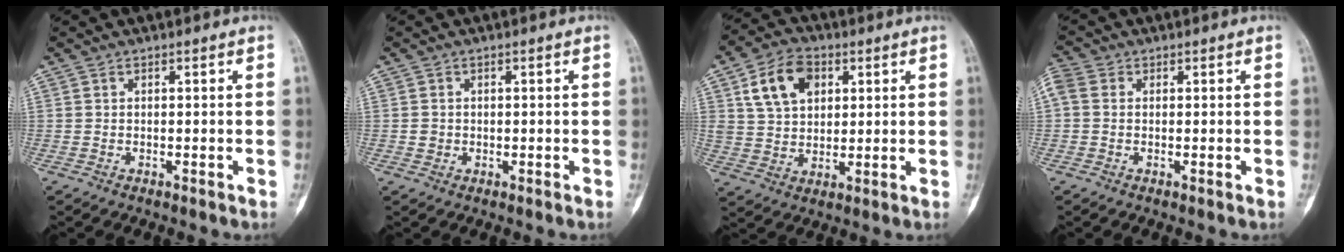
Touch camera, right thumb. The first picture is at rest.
{"total": 1.2, "force": [-0.1, 1.2, 0.3], "torque": [-0.001, 0.003, -0.001]}
{"total": 11.2, "force": [4.2, 7.7, 7.0], "torque": [-0.107, -0.002, 0.076]}
{"total": 3.2, "force": [0.6, 2.3, 2.2], "torque": [-0.065, 0.013, 0.006]}